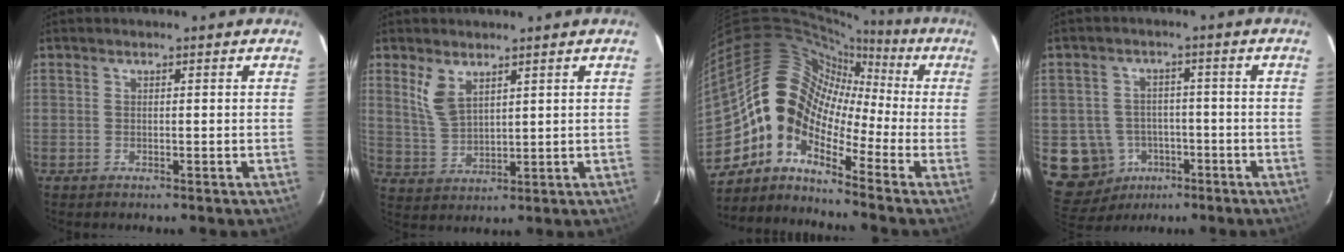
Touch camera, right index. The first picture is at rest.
{"total": 6.1, "force": [3.6, 2.8, 4.0], "torque": [-0.081, -0.002, 0.081]}
{"total": 13.1, "force": [-4.7, 9.1, 8.2], "torque": [-0.139, 0.018, -0.116]}
{"total": 10.9, "force": [-3.9, 9.8, 2.6], "torque": [-0.097, 0.021, -0.040]}